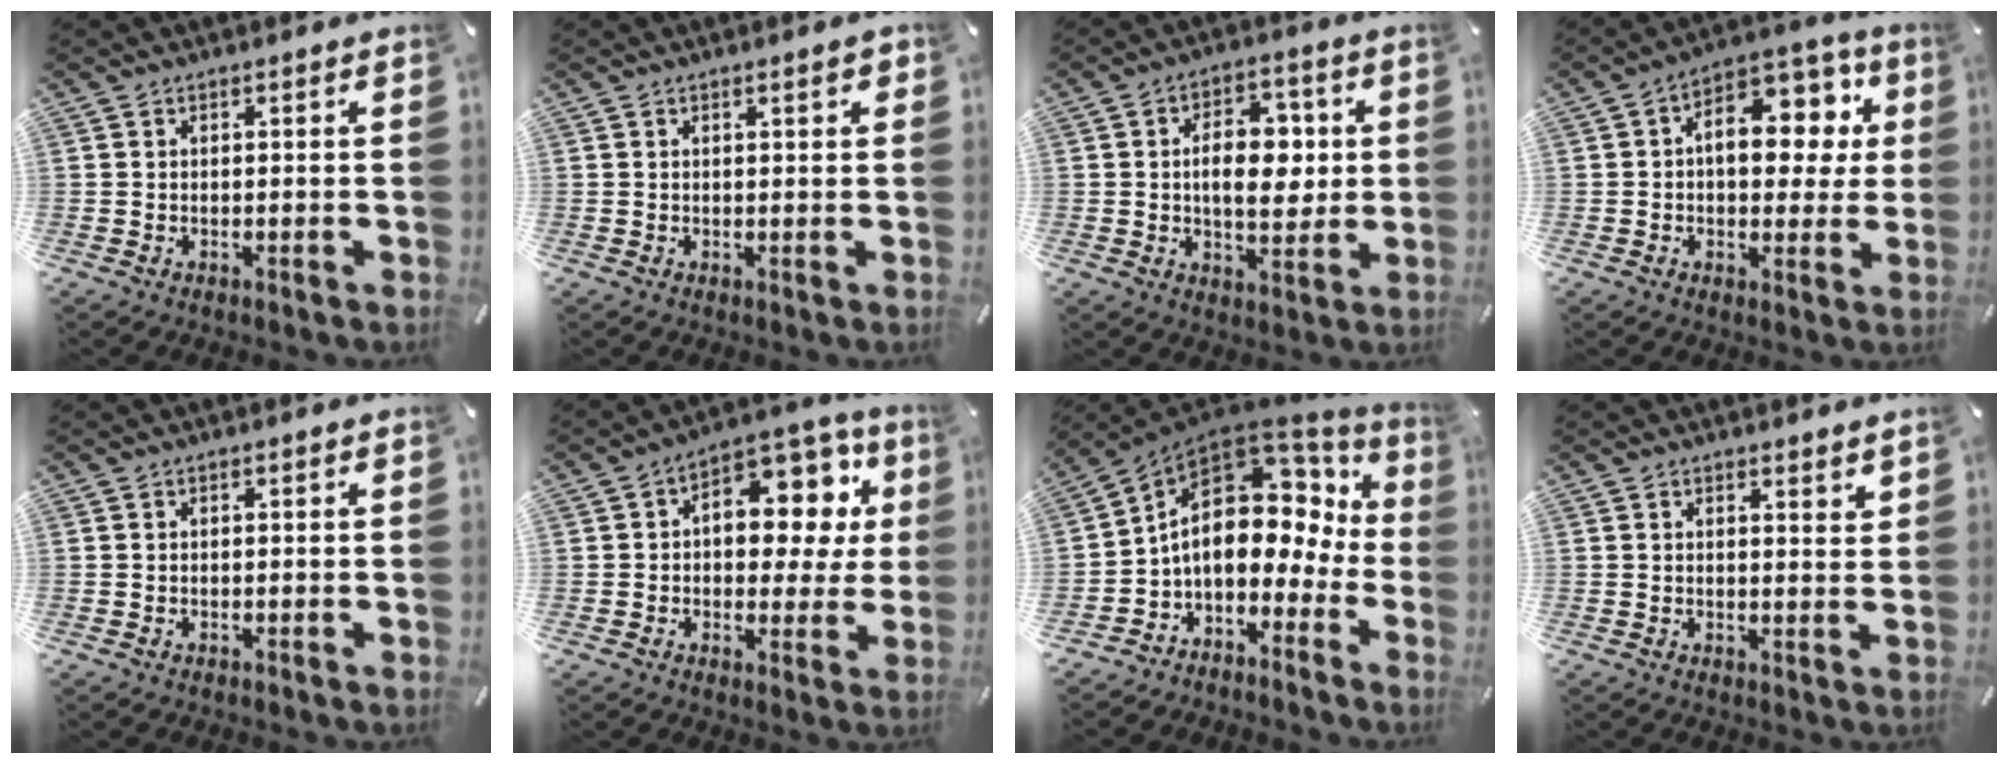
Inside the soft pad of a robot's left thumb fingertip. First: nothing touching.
{"total": 1.6, "force": [0.7, 0.4, 1.4], "torque": [-0.029, 0.003, 0.011]}
{"total": 12.0, "force": [1.3, 7.5, 9.3], "torque": [-0.121, 0.002, 0.020]}
{"total": 14.1, "force": [2.8, 8.9, 10.6], "torque": [-0.139, -0.017, 0.049]}
{"total": 0.0}
{"total": 13.1, "force": [4.1, 8.3, 9.3], "torque": [-0.116, -0.034, 0.068]}
{"total": 11.2, "force": [1.8, 7.7, 7.9], "torque": [-0.139, -0.030, 0.028]}
{"total": 2.2, "force": [2.1, 0.4, 0.6], "torque": [-0.007, -0.013, 0.037]}